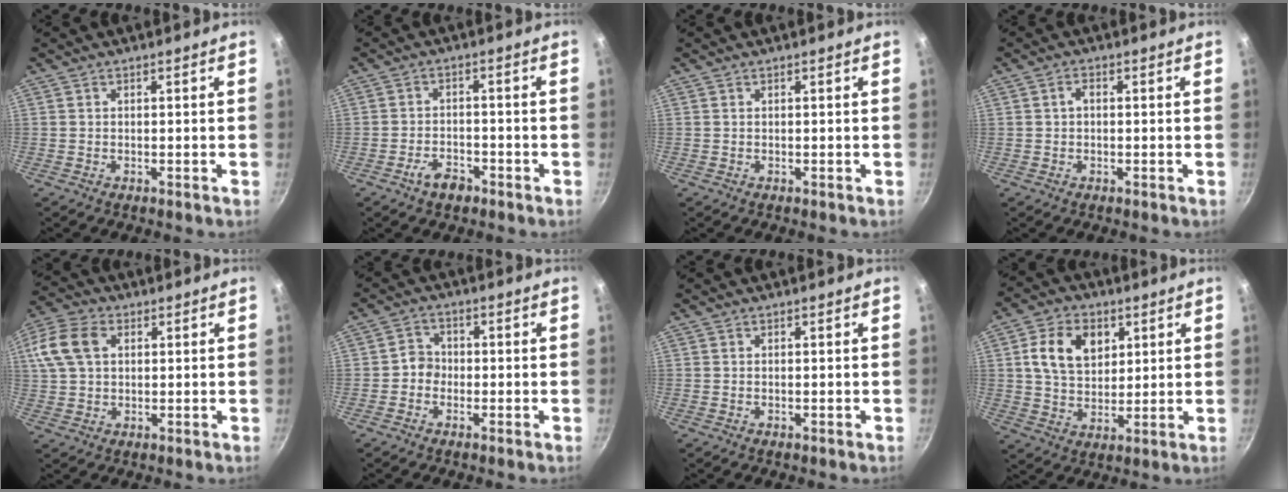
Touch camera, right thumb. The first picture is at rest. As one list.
[{"total": 4.5, "force": [-2.9, 2.4, 2.5], "torque": [-0.035, 0.022, -0.050]}, {"total": 0.0}, {"total": 1.7, "force": [0.1, 1.2, 1.3], "torque": [-0.019, 0.009, 0.000]}, {"total": 13.2, "force": [3.6, 9.4, 8.5], "torque": [-0.192, 0.025, 0.060]}, {"total": 3.3, "force": [-1.0, 3.0, 1.1], "torque": [0.006, 0.015, -0.025]}, {"total": 0.0}, {"total": 11.2, "force": [3.5, 7.9, 7.1], "torque": [-0.102, -0.006, 0.058]}]